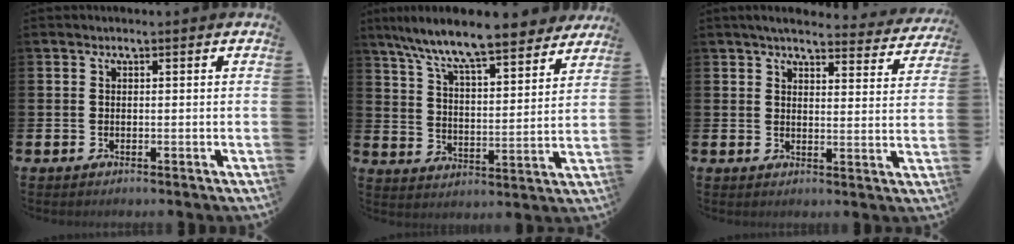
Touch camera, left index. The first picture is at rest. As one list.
[{"total": 9.8, "force": [9.0, 0.8, 3.8], "torque": [-0.106, -0.063, 0.153]}, {"total": 4.4, "force": [4.2, 0.8, 1.4], "torque": [-0.028, -0.028, 0.069]}]